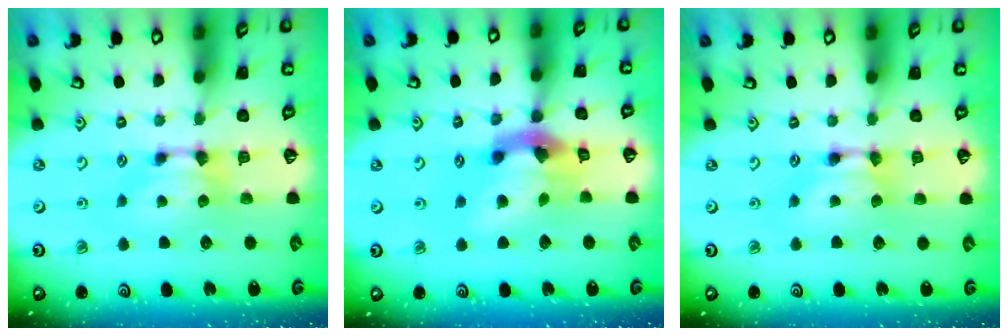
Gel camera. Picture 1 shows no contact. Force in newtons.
{"total": 7.8, "press": 7.4, "slide": 2.3}
{"total": 1.6, "press": 1.6, "slide": 0.1}